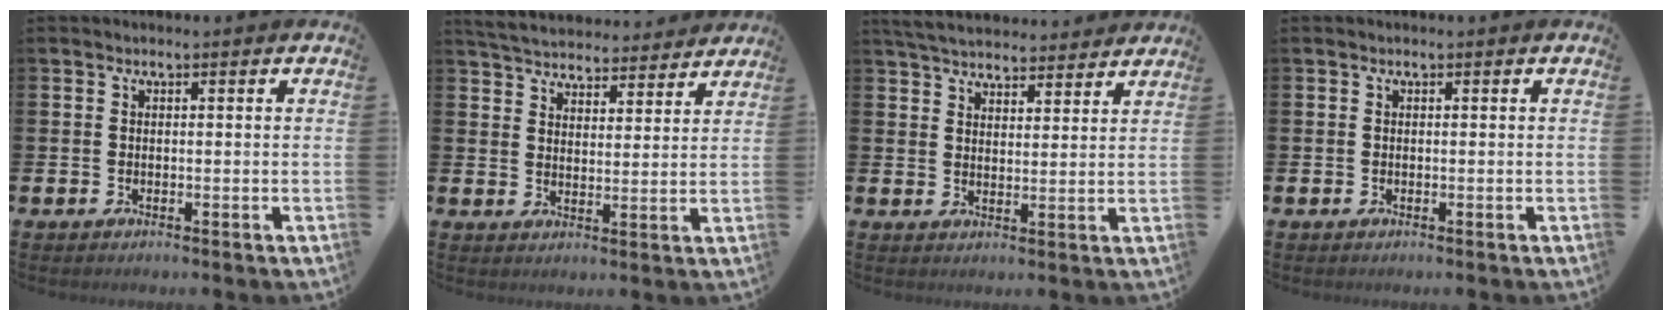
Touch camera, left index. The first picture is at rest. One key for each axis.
{"total": 5.4, "fx": 5.3, "fy": 1.1, "fz": 0.2, "tx": -0.027, "ty": -0.035, "tz": 0.094}
{"total": 5.4, "fx": 5.3, "fy": 1.0, "fz": 0.7, "tx": -0.033, "ty": -0.026, "tz": 0.096}
{"total": 0.0}